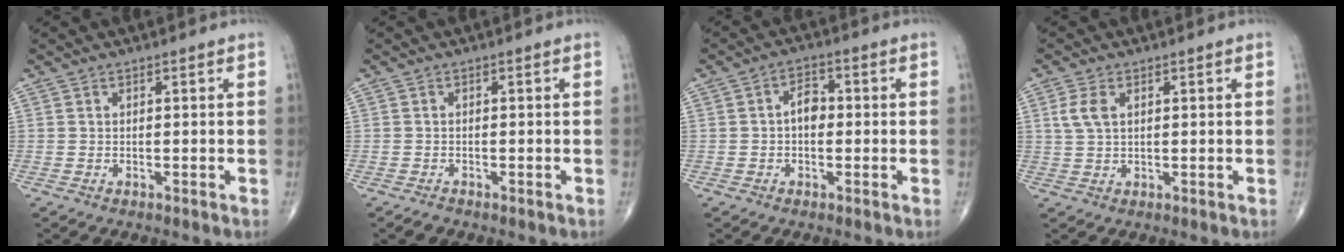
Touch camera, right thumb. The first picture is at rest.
{"total": 1.1, "force": [-1.0, 0.3, 0.3], "torque": [-0.009, -0.001, -0.019]}
{"total": 4.0, "force": [-0.3, 2.7, 2.9], "torque": [-0.035, 0.015, -0.013]}
{"total": 3.8, "force": [1.1, 2.2, 2.9], "torque": [-0.067, 0.005, 0.025]}